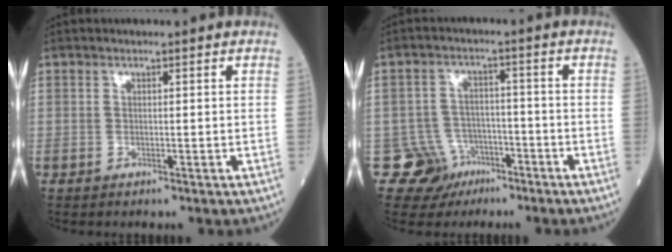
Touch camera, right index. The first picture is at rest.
{"total": 6.6, "force": [-3.5, 5.6, -0.4], "torque": [0.015, 0.021, -0.051]}